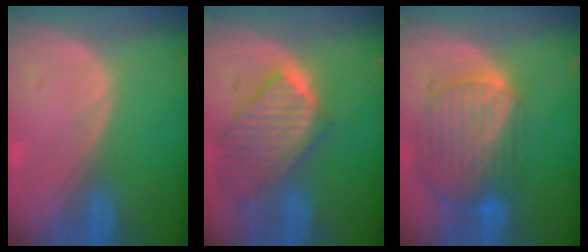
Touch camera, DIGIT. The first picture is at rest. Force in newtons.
{"total": 9.9, "press": 8.7, "slide": 4.7}
{"total": 10.4, "press": 8.7, "slide": 5.6}